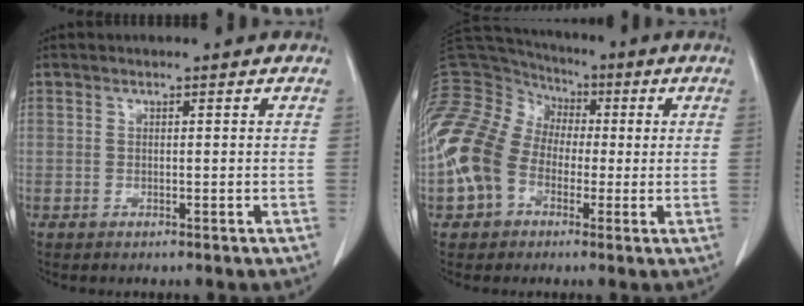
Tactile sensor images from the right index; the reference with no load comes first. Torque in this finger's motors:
{"motor_torque": [1.89, 0.25, 0.71, 0.21]}